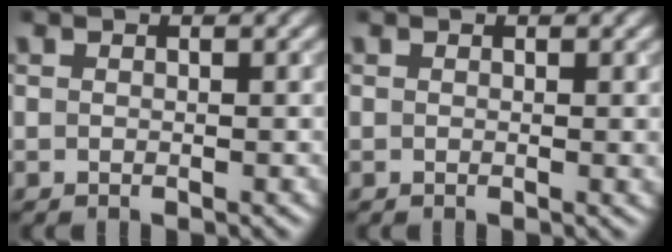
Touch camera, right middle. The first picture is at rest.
{"total": 0.6, "force": [0.2, 0.0, 0.5], "torque": [-0.003, 0.000, 0.003]}